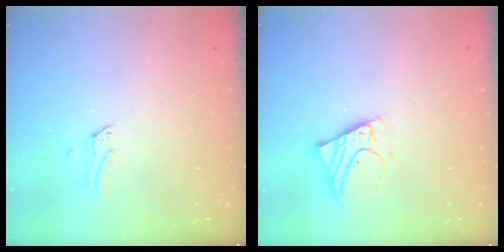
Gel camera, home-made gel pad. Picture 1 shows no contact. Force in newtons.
{"total": 7.1, "press": 7.0, "slide": 0.7}